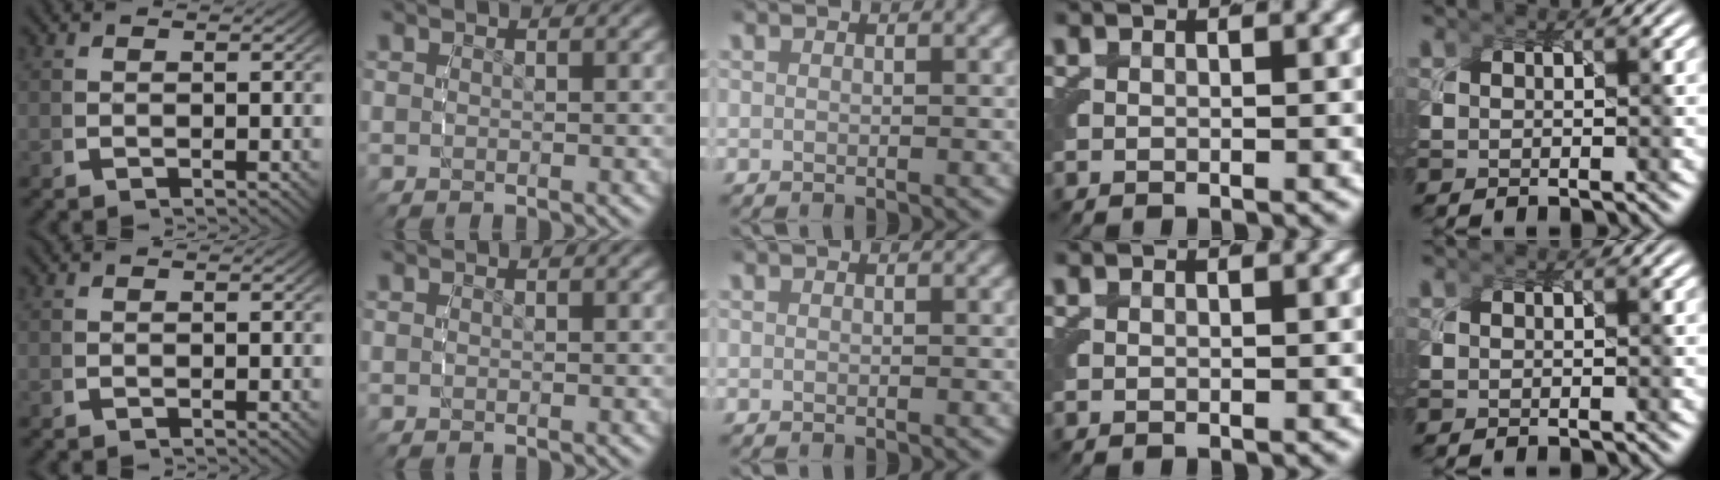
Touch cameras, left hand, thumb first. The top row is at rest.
{"little": {"total": 1.3, "force": [-0.1, -1.2, -0.4], "torque": [0.021, -0.002, 0.003]}}